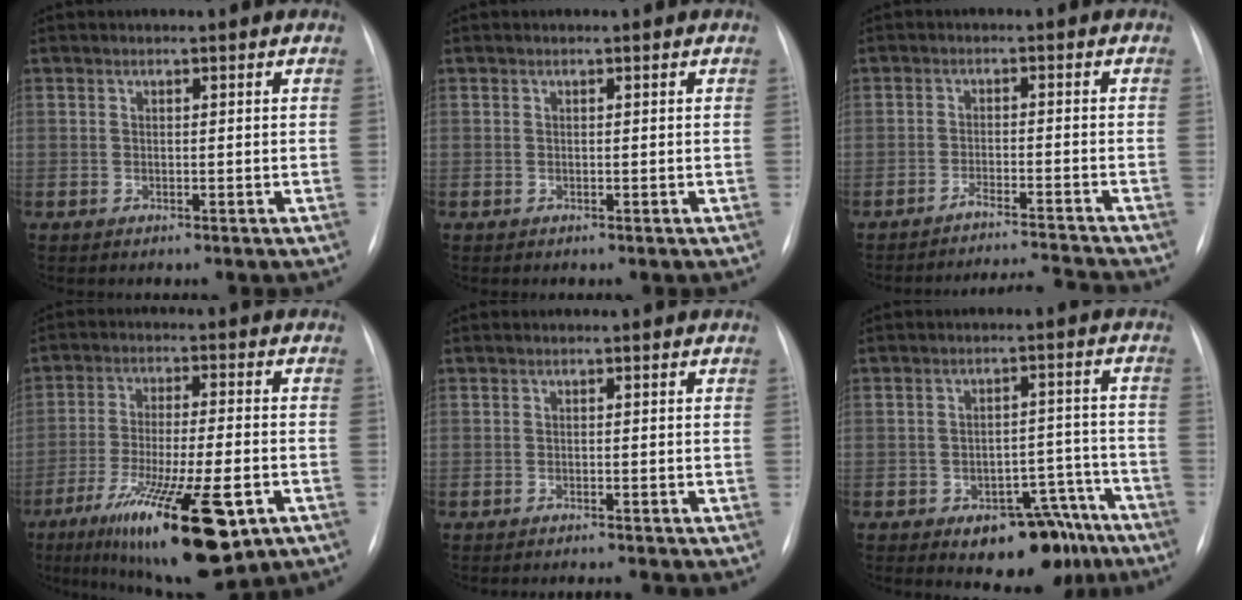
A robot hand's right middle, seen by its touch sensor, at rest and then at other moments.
{"total": 0.0}
{"total": 7.5, "force": [-7.0, -2.6, 0.0], "torque": [-0.005, -0.003, -0.112]}
{"total": 19.4, "force": [-9.6, 4.2, 16.3], "torque": [-0.244, -0.031, -0.144]}
{"total": 1.7, "force": [-1.6, -0.5, 0.1], "torque": [0.003, -0.003, -0.022]}
{"total": 10.2, "force": [-6.9, 5.1, 5.5], "torque": [-0.041, 0.030, -0.090]}